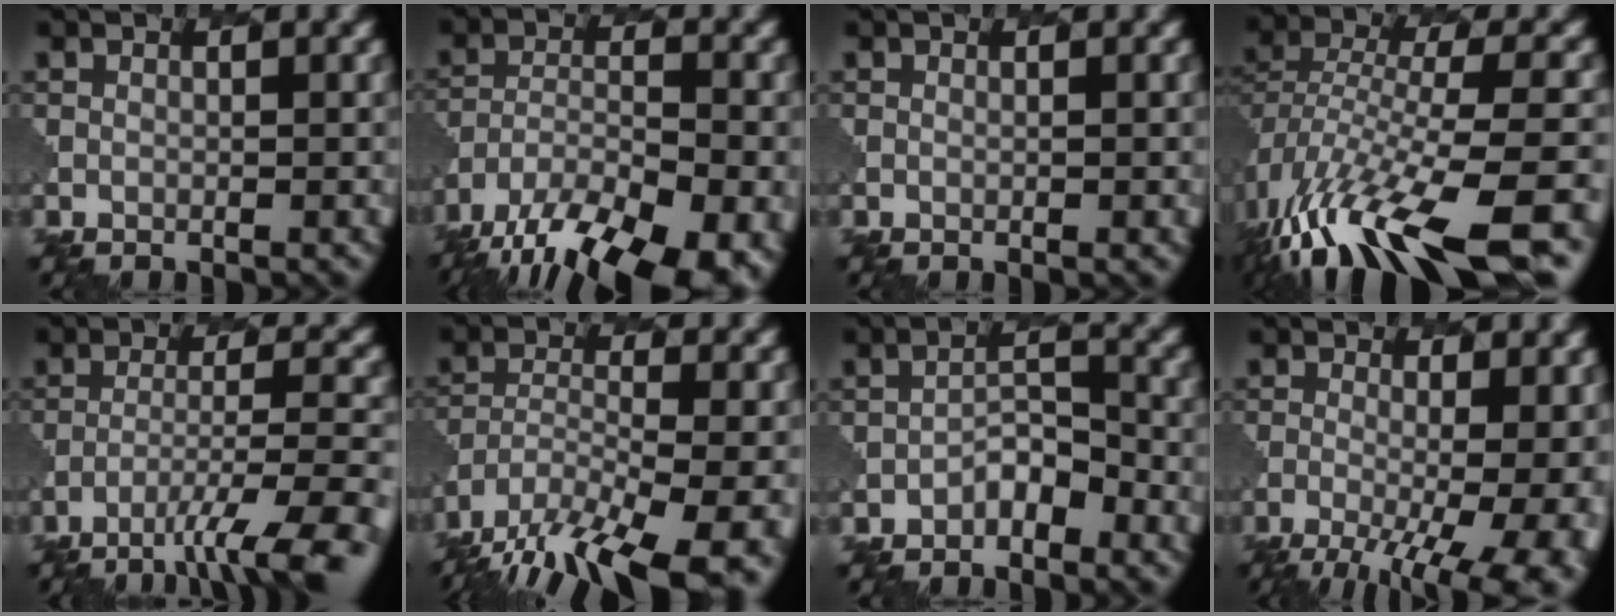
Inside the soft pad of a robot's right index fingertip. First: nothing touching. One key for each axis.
{"total": 16.9, "fx": -12.6, "fy": 7.2, "fz": 8.6, "tx": -0.144, "ty": -0.031, "tz": -0.168}
{"total": 0.6, "fx": 0.1, "fy": 0.2, "fz": 0.6, "tx": -0.003, "ty": 0.001, "tz": 0.003}
{"total": 13.3, "fx": -8.4, "fy": 4.5, "fz": 9.3, "tx": -0.204, "ty": -0.006, "tz": -0.134}
{"total": 8.1, "fx": -5.5, "fy": 1.4, "fz": 5.8, "tx": -0.098, "ty": 0.004, "tz": -0.081}
{"total": 15.3, "fx": -12.3, "fy": 4.7, "fz": 7.9, "tx": -0.162, "ty": -0.046, "tz": -0.176}
{"total": 1.9, "fx": -1.5, "fy": 0.8, "fz": 0.7, "tx": -0.015, "ty": 0.012, "tz": -0.028}
{"total": 12.2, "fx": -3.7, "fy": 5.8, "fz": 10.1, "tx": -0.127, "ty": -0.017, "tz": -0.036}